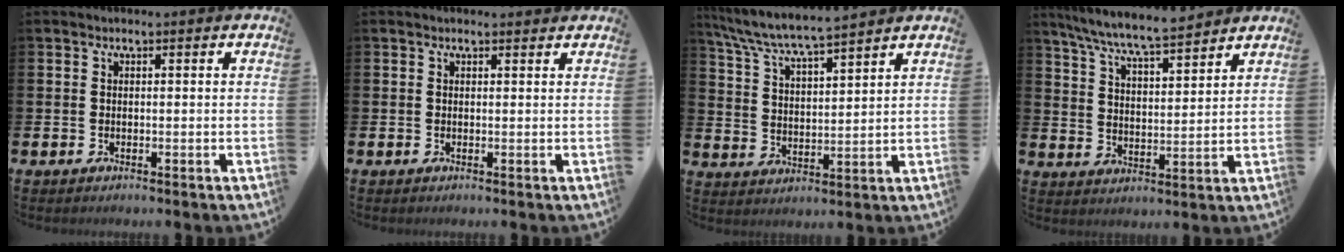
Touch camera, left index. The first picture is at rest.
{"total": 0.5, "force": [0.5, 0.1, 0.2], "torque": [0.004, -0.001, 0.006]}
{"total": 6.7, "force": [6.4, 0.3, 1.9], "torque": [-0.068, -0.039, 0.112]}
{"total": 7.6, "force": [7.2, 0.2, 2.4], "torque": [-0.077, -0.043, 0.129]}